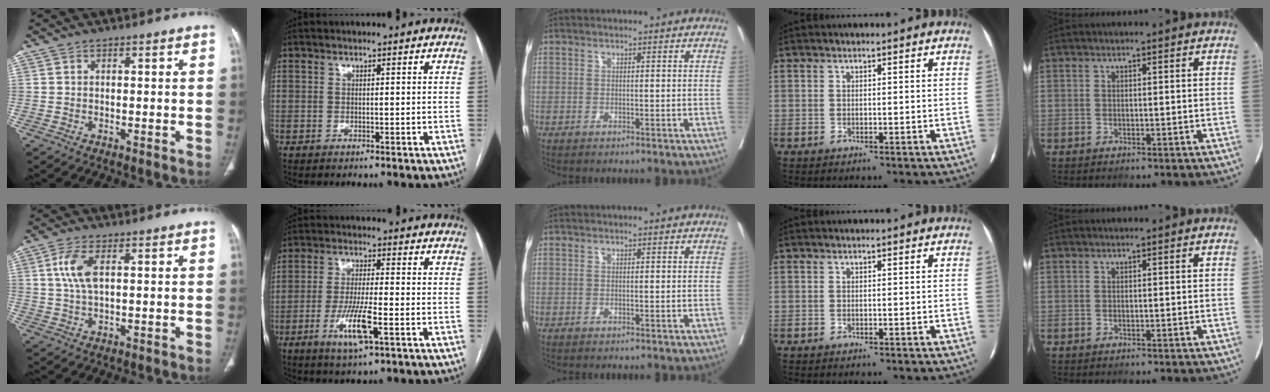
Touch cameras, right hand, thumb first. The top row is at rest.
{"thumb": {"total": 5.9, "force": [1.6, 2.5, 5.1], "torque": [-0.122, 0.001, 0.032]}, "index": {"total": 7.6, "force": [-3.0, 0.7, 7.0], "torque": [-0.138, -0.013, -0.051]}}